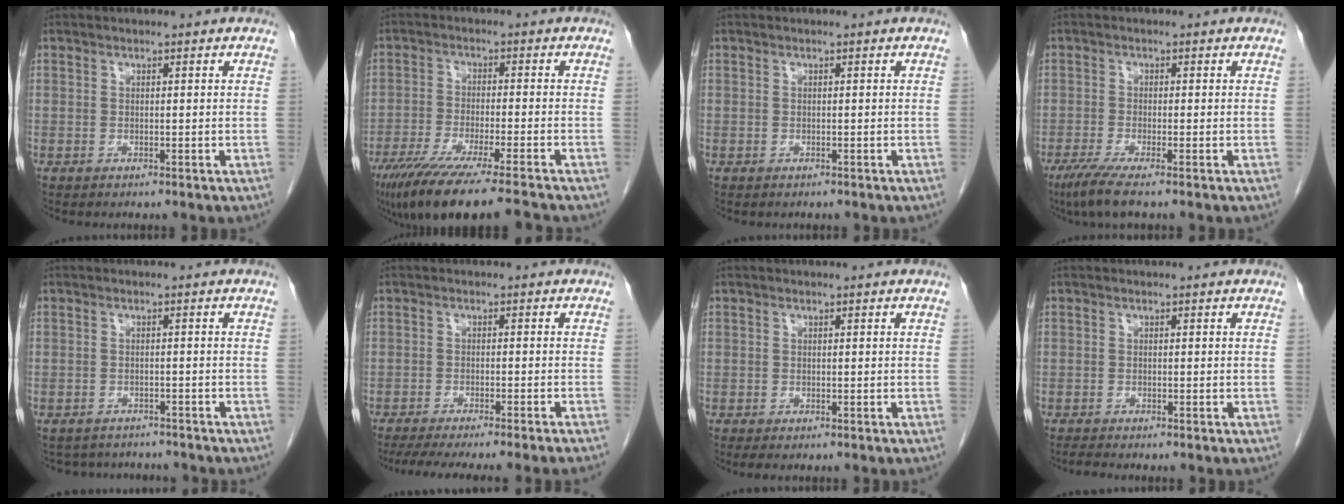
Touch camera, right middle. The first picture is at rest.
{"total": 15.2, "force": [-12.4, -0.2, 8.8], "torque": [-0.145, -0.050, -0.201]}
{"total": 0.0}
{"total": 4.5, "force": [-3.1, 0.0, 3.3], "torque": [-0.065, -0.015, -0.061]}
{"total": 6.2, "force": [-5.9, 1.8, 0.5], "torque": [-0.003, 0.010, -0.073]}
{"total": 13.1, "force": [-11.4, -1.1, 6.5], "torque": [-0.075, -0.032, -0.161]}
{"total": 1.1, "force": [-0.8, 0.4, 0.7], "torque": [-0.013, -0.004, -0.007]}
{"total": 1.1, "force": [-1.0, -0.3, 0.3], "torque": [-0.018, -0.009, -0.019]}